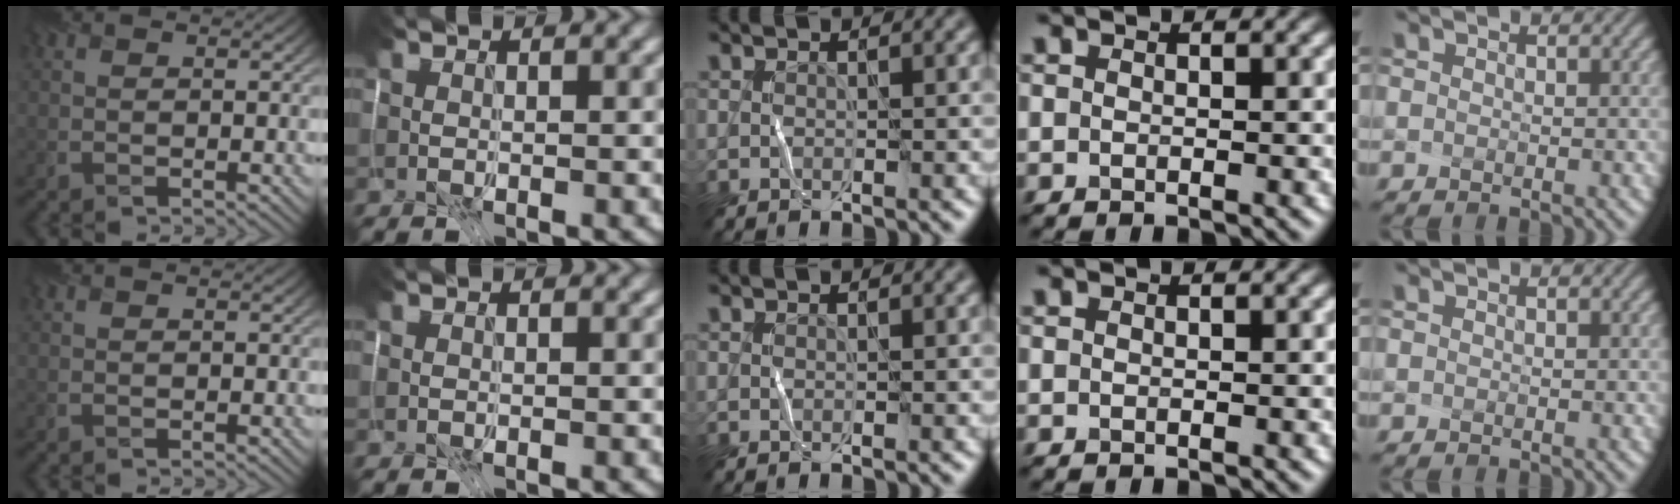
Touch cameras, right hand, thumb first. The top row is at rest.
{}